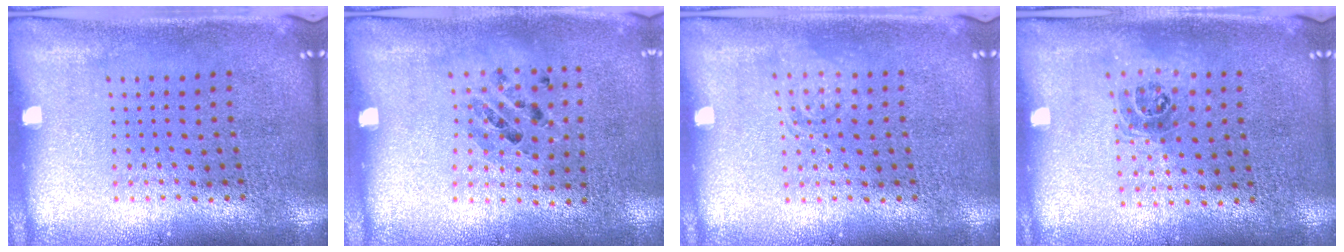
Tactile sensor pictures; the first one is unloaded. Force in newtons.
{"total": 0.8, "press": 0.7, "slide": 0.4}
{"total": 1.4, "press": 1.4, "slide": 0.2}
{"total": 1.0, "press": 0.9, "slide": 0.5}